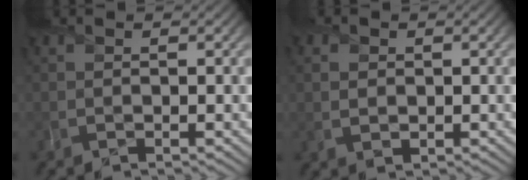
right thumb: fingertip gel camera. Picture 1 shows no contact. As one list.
[{"total": 2.4, "force": [0.3, 2.0, 1.4], "torque": [-0.039, -0.002, 0.008]}]